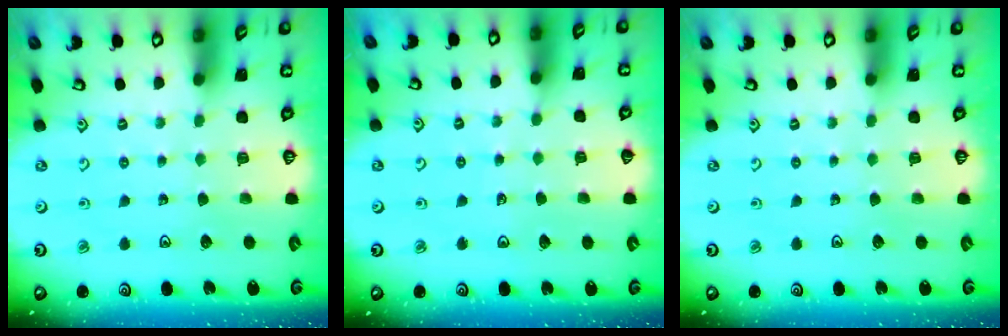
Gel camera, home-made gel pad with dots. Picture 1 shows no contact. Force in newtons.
{"total": 2.9, "press": 2.9, "slide": 0.2}
{"total": 0.0}